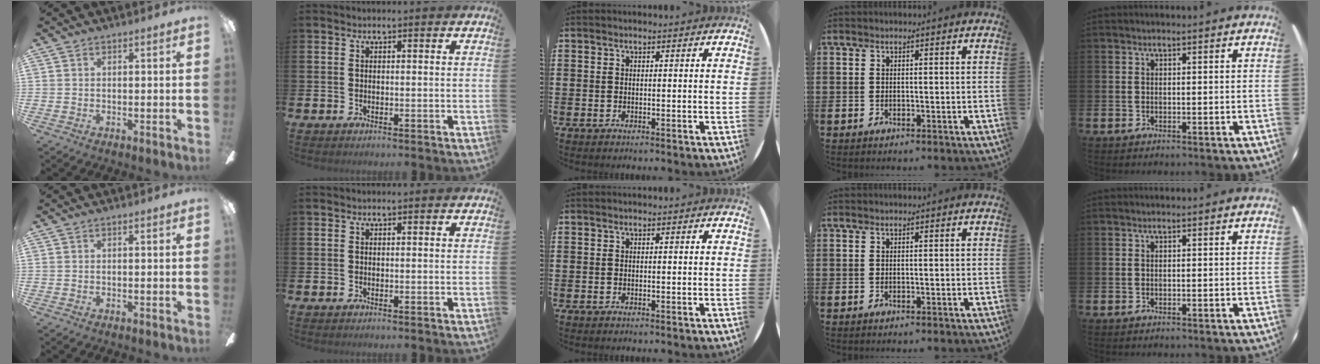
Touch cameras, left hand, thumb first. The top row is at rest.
{}